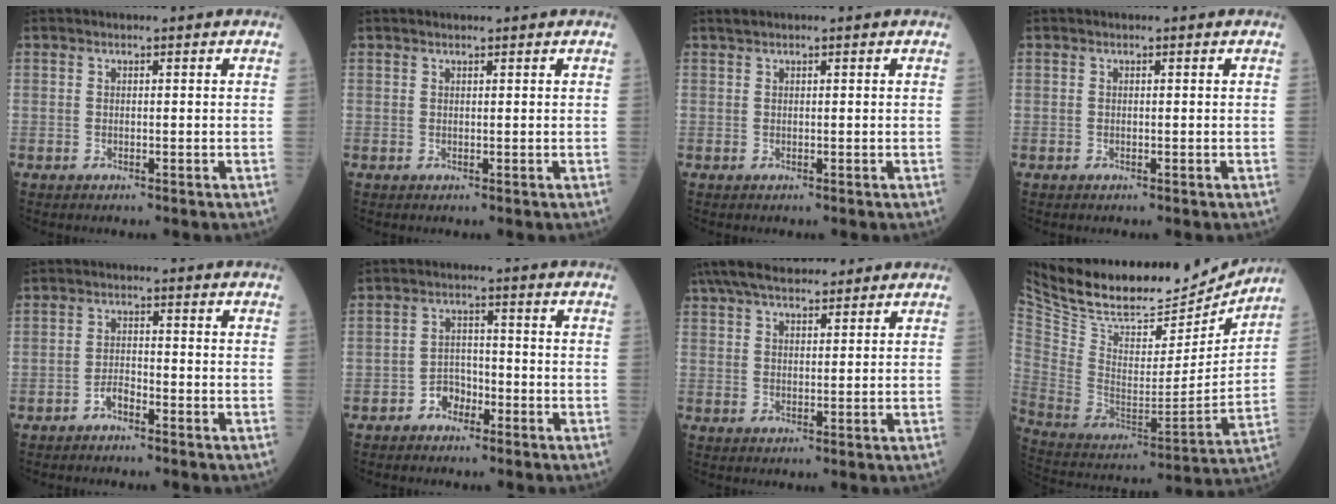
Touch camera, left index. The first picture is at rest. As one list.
[{"total": 0.8, "force": [0.8, 0.1, 0.3], "torque": [-0.007, 0.010, 0.015]}, {"total": 0.6, "force": [0.6, 0.0, 0.2], "torque": [-0.007, 0.008, 0.014]}, {"total": 0.0}, {"total": 2.0, "force": [-1.6, 0.5, 1.1], "torque": [-0.020, 0.002, -0.031]}, {"total": 3.3, "force": [-2.2, 2.1, 1.3], "torque": [-0.019, 0.008, -0.041]}, {"total": 12.2, "force": [10.0, 3.5, 5.9], "torque": [-0.099, 0.048, 0.163]}, {"total": 27.0, "force": [23.9, 7.4, 10.1], "torque": [-0.198, -0.024, 0.373]}]